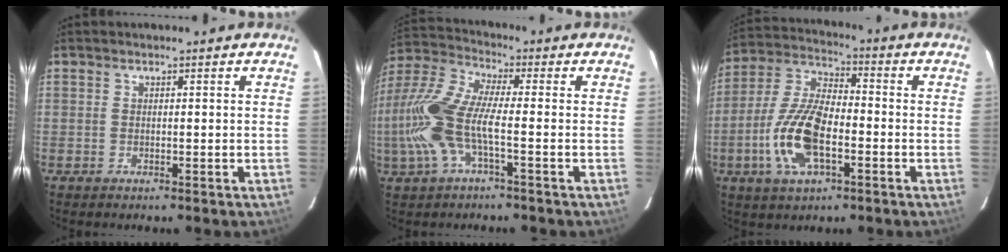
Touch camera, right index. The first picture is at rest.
{"total": 14.5, "force": [-3.2, 4.3, 13.5], "torque": [-0.287, -0.003, -0.066]}
{"total": 14.0, "force": [-4.3, 6.1, 11.9], "torque": [-0.257, 0.001, -0.084]}